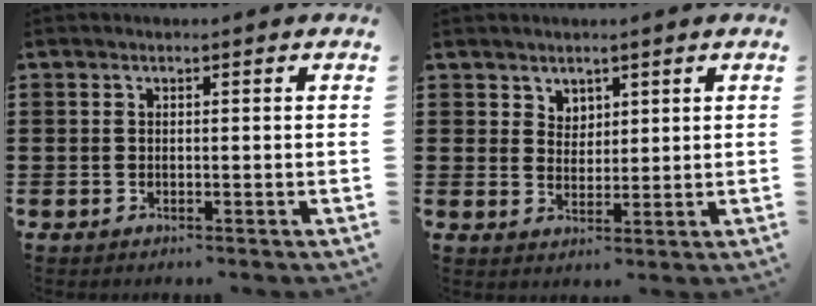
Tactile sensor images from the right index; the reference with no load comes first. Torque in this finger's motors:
{"motor_torque": [-0.03, 0.03, 0.01, 0.00]}